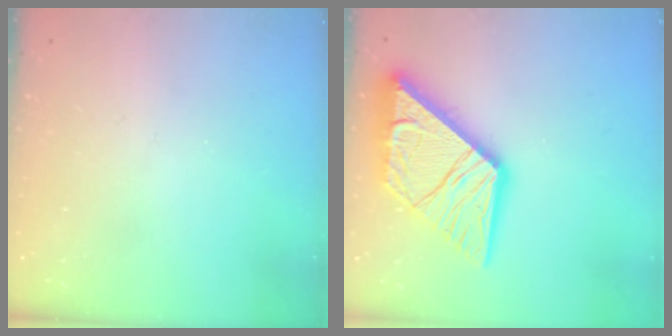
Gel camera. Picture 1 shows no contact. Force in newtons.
{"total": 21.7, "press": 21.5, "slide": 2.5}